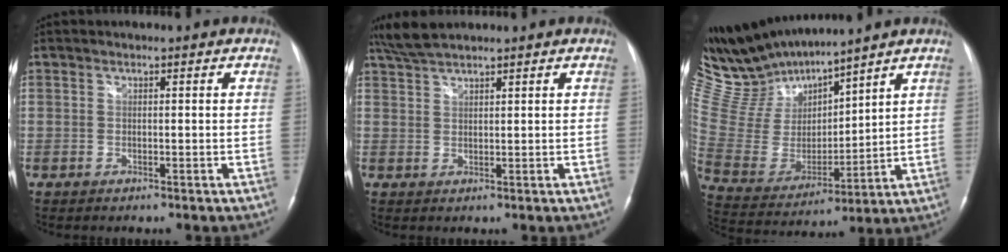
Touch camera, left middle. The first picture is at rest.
{"total": 4.4, "force": [3.9, 0.4, 1.9], "torque": [-0.048, 0.011, 0.081]}
{"total": 15.4, "force": [14.3, 2.4, 5.3], "torque": [-0.124, 0.000, 0.292]}